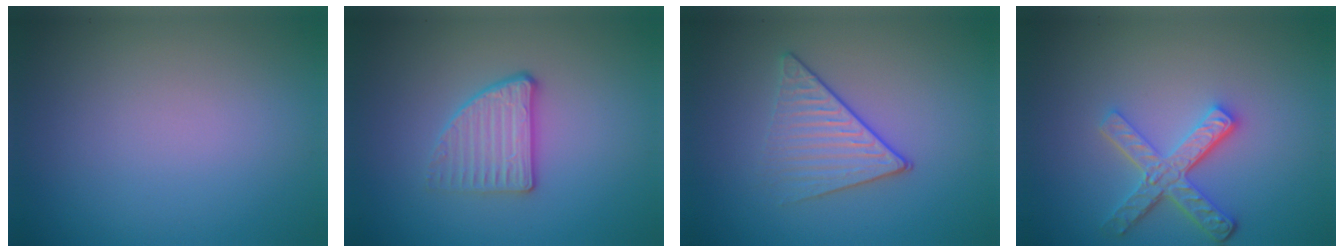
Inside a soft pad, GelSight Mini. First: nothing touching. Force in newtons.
{"total": 2.7, "press": 2.4, "slide": 1.1}
{"total": 3.5, "press": 2.8, "slide": 2.1}
{"total": 4.2, "press": 3.2, "slide": 2.7}